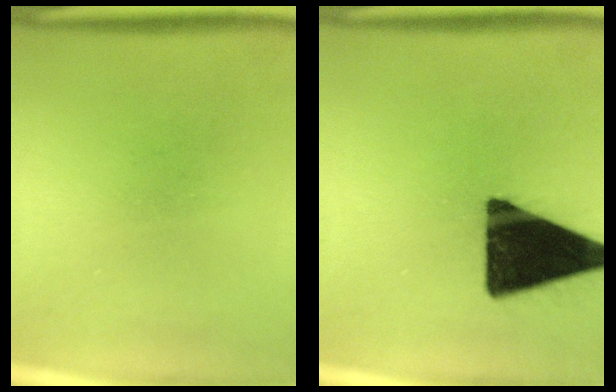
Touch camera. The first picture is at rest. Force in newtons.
{"total": 19.4}